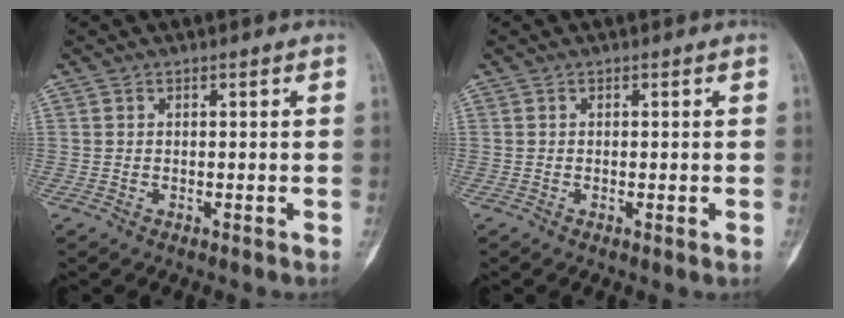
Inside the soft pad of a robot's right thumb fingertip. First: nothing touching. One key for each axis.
{"total": 1.0, "fx": -0.2, "fy": 0.3, "fz": 0.9, "tx": -0.014, "ty": -0.003, "tz": -0.002}